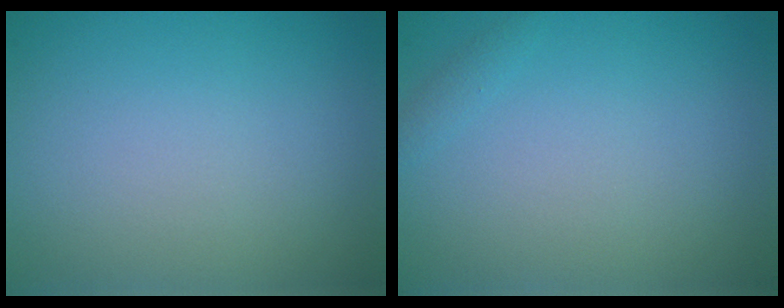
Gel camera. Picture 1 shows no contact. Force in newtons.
{"total": 0.6, "press": 0.6, "slide": 0.0}